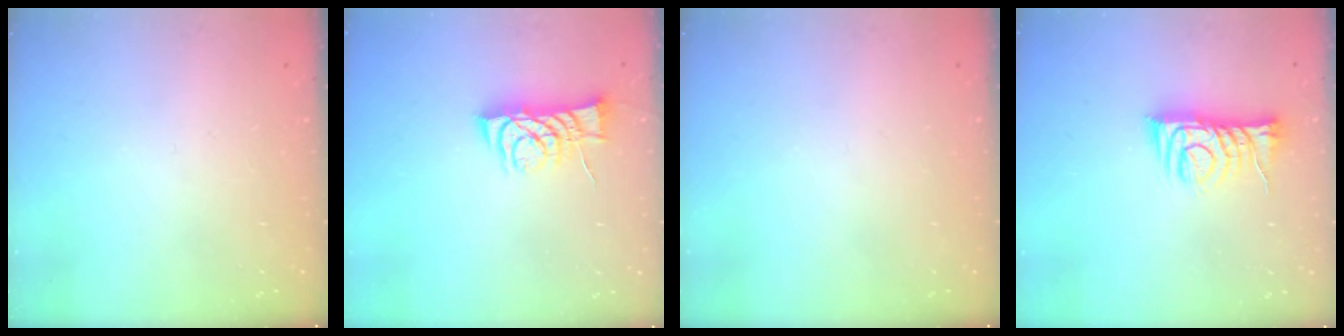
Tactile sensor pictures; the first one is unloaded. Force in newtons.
{"total": 7.8, "press": 7.7, "slide": 0.6}
{"total": 0.0}
{"total": 9.2, "press": 9.2, "slide": 0.6}